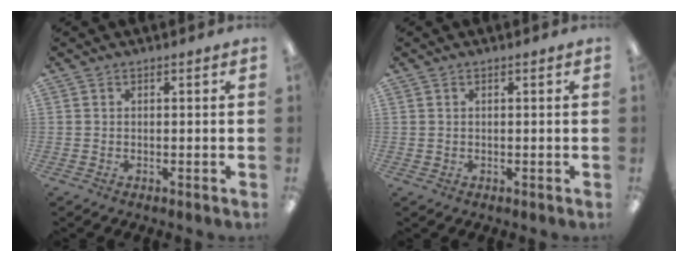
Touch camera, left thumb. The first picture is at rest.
{"total": 0.0}